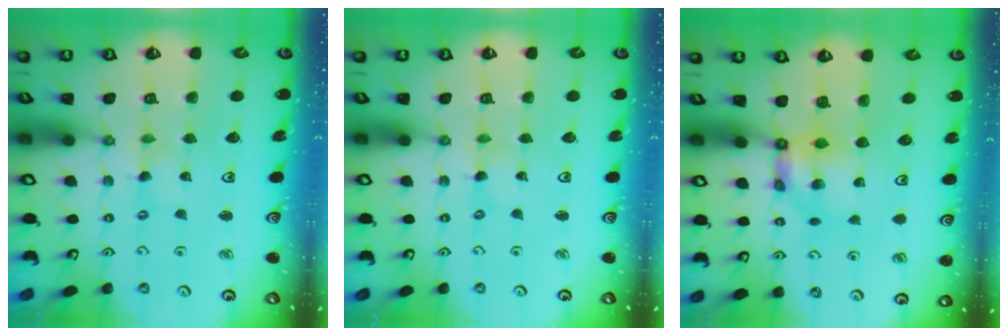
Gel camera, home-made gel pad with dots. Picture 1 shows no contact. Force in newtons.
{"total": 0.0}
{"total": 6.7, "press": 6.7, "slide": 0.2}